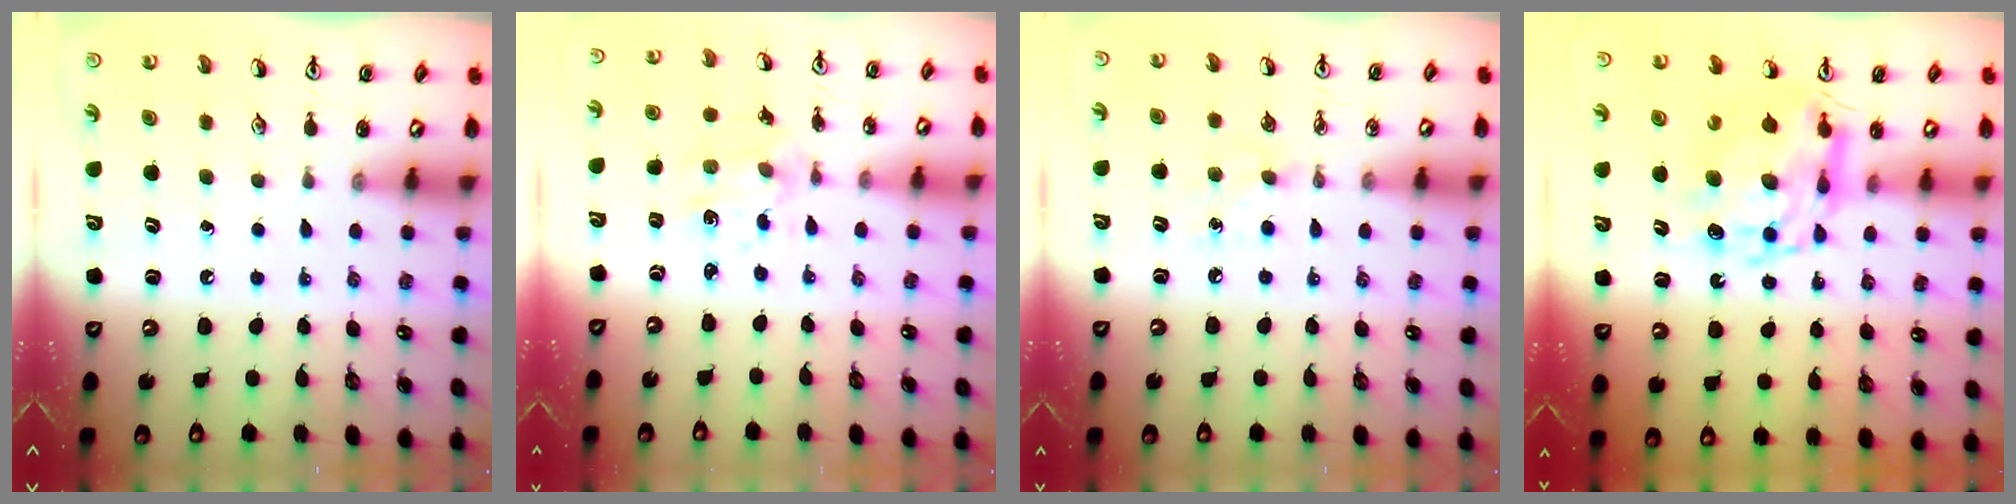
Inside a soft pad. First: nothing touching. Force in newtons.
{"total": 2.9, "press": 2.8, "slide": 0.9}
{"total": 4.3, "press": 4.3, "slide": 0.6}
{"total": 13.2, "press": 13.2, "slide": 1.0}